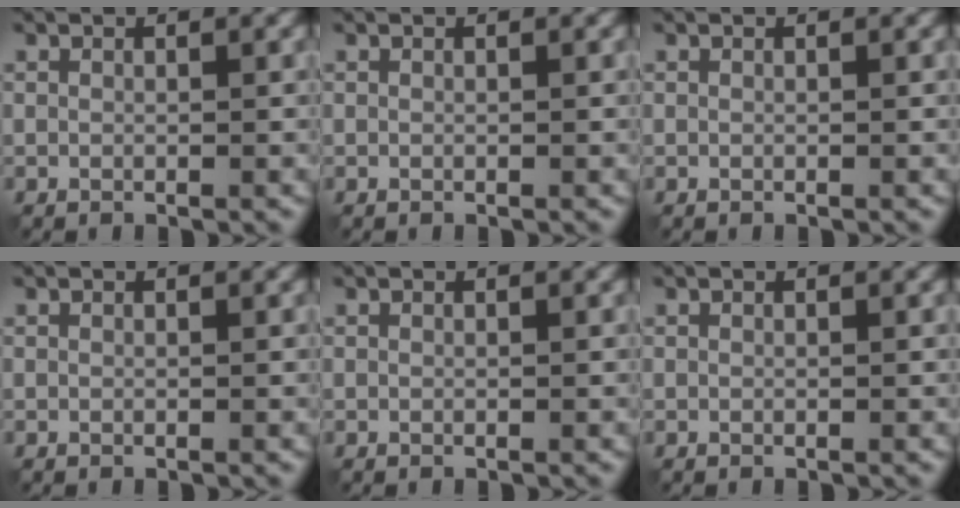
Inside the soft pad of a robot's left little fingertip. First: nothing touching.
{"total": 0.0}
{"total": 0.0}
{"total": 0.0}
{"total": 0.0}
{"total": 0.0}